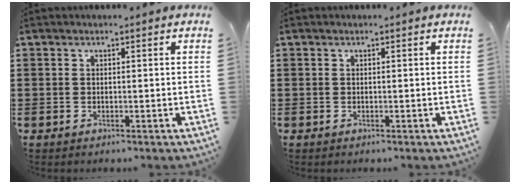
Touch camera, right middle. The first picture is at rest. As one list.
[{"total": 0.0}]